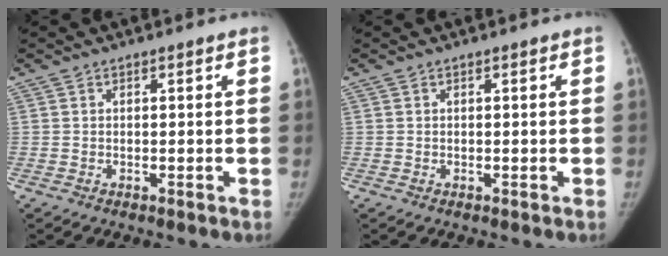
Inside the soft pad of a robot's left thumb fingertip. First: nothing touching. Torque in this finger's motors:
{"motor_torque": [-0.03, 0.18, -0.19, 0.12, 0.03]}